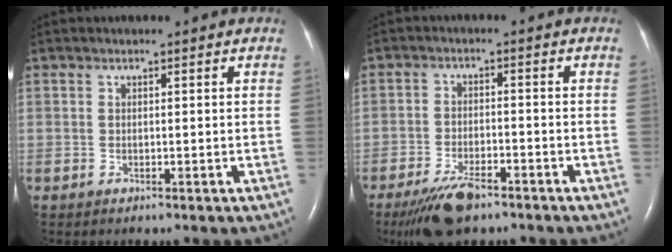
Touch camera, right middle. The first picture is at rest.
{"total": 7.3, "force": [-5.4, 2.1, 4.5], "torque": [-0.092, -0.013, -0.095]}